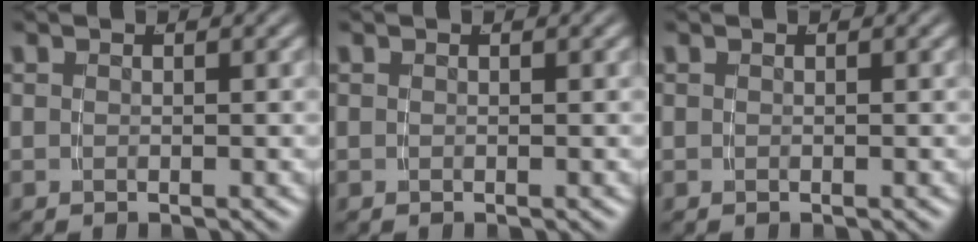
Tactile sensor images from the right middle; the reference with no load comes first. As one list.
[{"total": 0.0}, {"total": 0.0}]